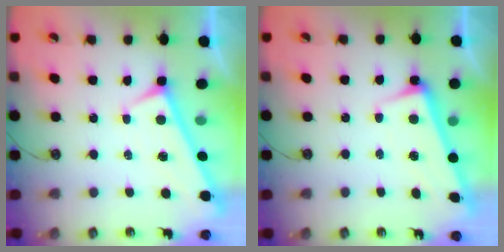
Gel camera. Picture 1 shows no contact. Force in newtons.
{"total": 2.6, "press": 2.5, "slide": 0.7}